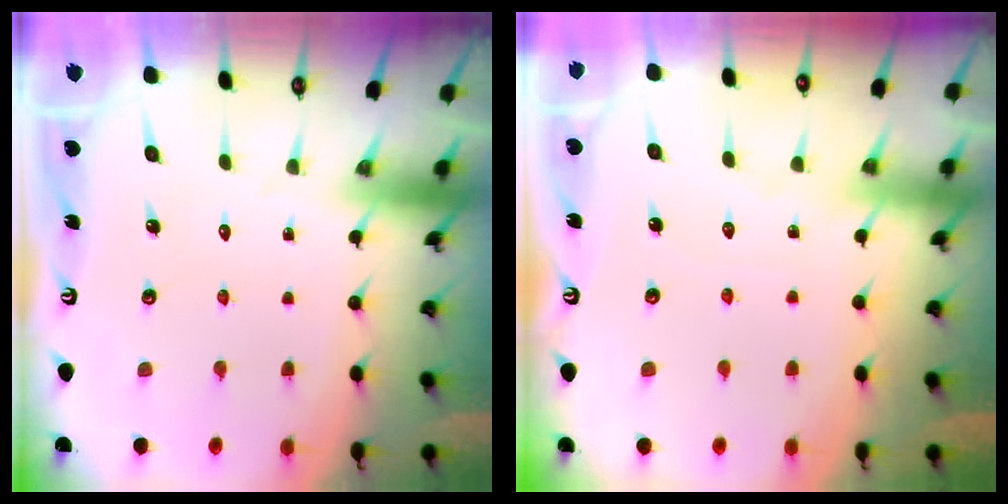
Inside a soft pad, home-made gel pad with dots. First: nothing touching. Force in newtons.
{"total": 3.5, "press": 3.5, "slide": 0.5}